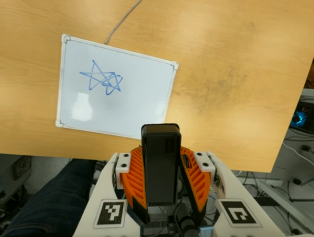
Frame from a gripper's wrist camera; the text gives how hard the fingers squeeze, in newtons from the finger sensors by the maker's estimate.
{"total": 5.6, "left": 4.9, "right": 6.2}